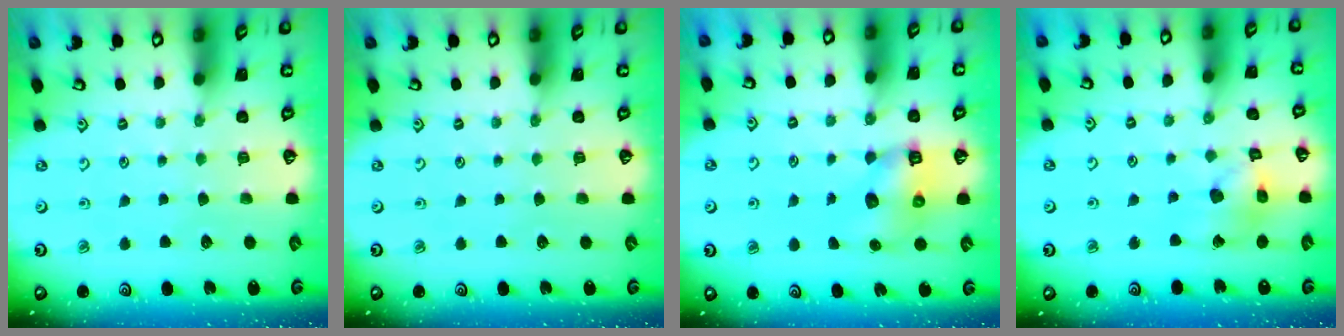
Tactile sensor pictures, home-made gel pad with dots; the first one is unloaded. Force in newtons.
{"total": 0.0}
{"total": 6.8, "press": 6.7, "slide": 0.9}
{"total": 12.7, "press": 12.5, "slide": 1.8}